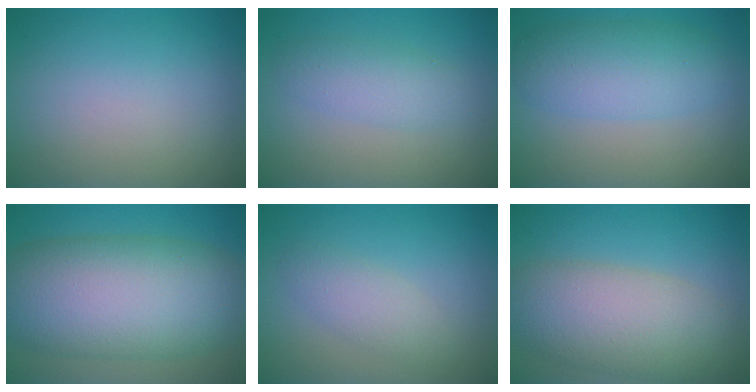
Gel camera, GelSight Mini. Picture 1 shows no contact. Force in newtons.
{"total": 2.8, "press": 2.8, "slide": 0.1}
{"total": 5.1, "press": 5.1, "slide": 0.1}
{"total": 13.1, "press": 13.1, "slide": 0.5}
{"total": 2.3, "press": 2.3, "slide": 0.0}
{"total": 7.7, "press": 7.7, "slide": 0.4}